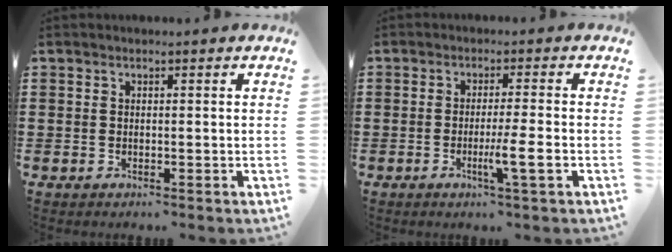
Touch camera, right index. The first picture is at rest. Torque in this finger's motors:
{"motor_torque": [1.06, -0.14, 0.28, 0.14]}